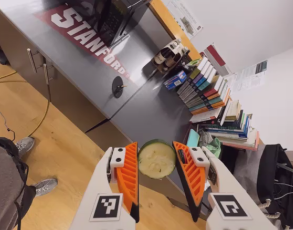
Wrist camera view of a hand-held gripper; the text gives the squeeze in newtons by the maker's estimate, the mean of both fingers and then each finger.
{"total": 8.6, "left": 9.1, "right": 8.2}